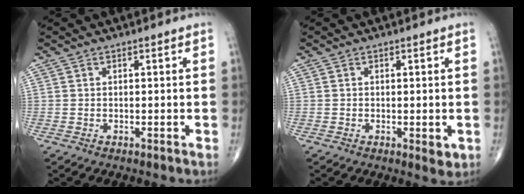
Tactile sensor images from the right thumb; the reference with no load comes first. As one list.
[{"total": 2.0, "force": [-0.4, 0.8, 1.8], "torque": [-0.021, -0.005, -0.006]}]